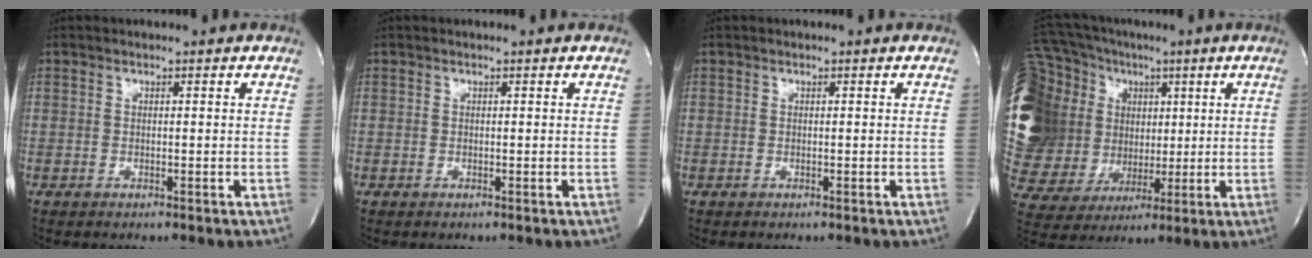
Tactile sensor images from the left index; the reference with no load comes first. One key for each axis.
{"total": 0.0}
{"total": 0.0}
{"total": 31.4, "fx": 6.8, "fy": 24.9, "fz": 17.9, "tx": -0.486, "ty": 0.104, "tz": 0.143}